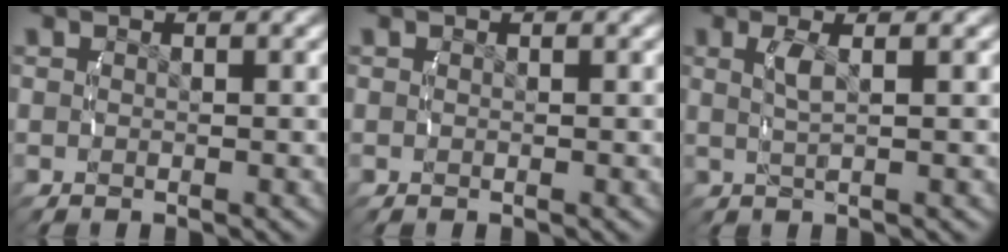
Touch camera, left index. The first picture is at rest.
{"total": 0.0}
{"total": 2.0, "force": [0.7, -0.3, 1.9], "torque": [-0.041, 0.000, 0.017]}